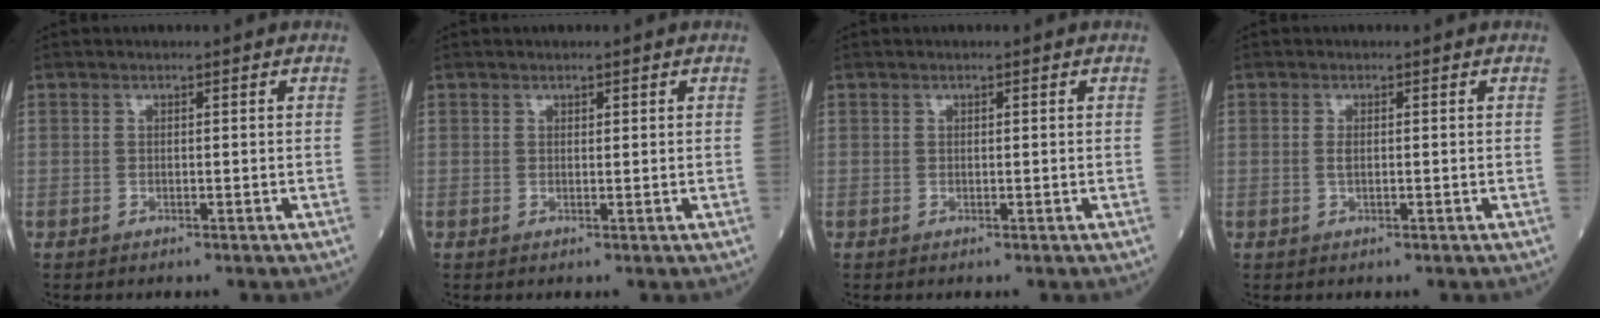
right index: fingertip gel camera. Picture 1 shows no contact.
{"total": 0.6, "force": [0.4, 0.3, 0.3], "torque": [-0.003, -0.003, 0.006]}
{"total": 0.0}
{"total": 1.2, "force": [0.0, 0.5, 1.1], "torque": [-0.027, -0.001, 0.003]}